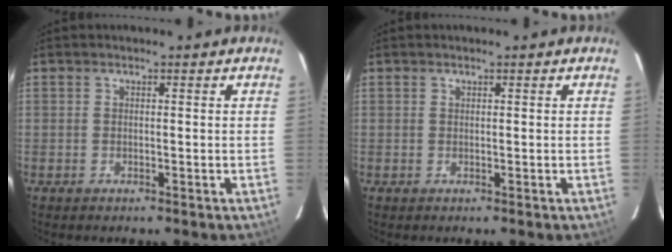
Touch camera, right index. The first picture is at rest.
{"total": 0.0}